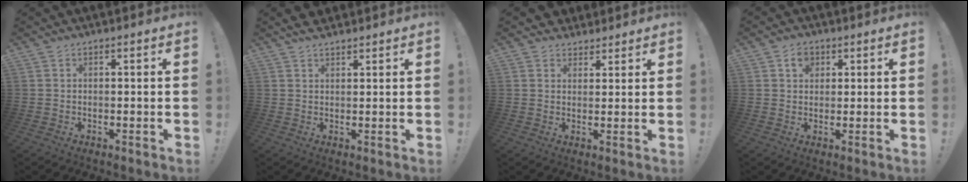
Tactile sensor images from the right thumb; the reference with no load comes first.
{"total": 3.3, "force": [3.0, 0.9, 1.0], "torque": [-0.007, -0.016, 0.054]}
{"total": 3.9, "force": [2.9, 2.5, 0.1], "torque": [0.009, -0.016, 0.053]}
{"total": 4.1, "force": [1.8, 3.2, 1.9], "torque": [-0.019, -0.004, 0.029]}